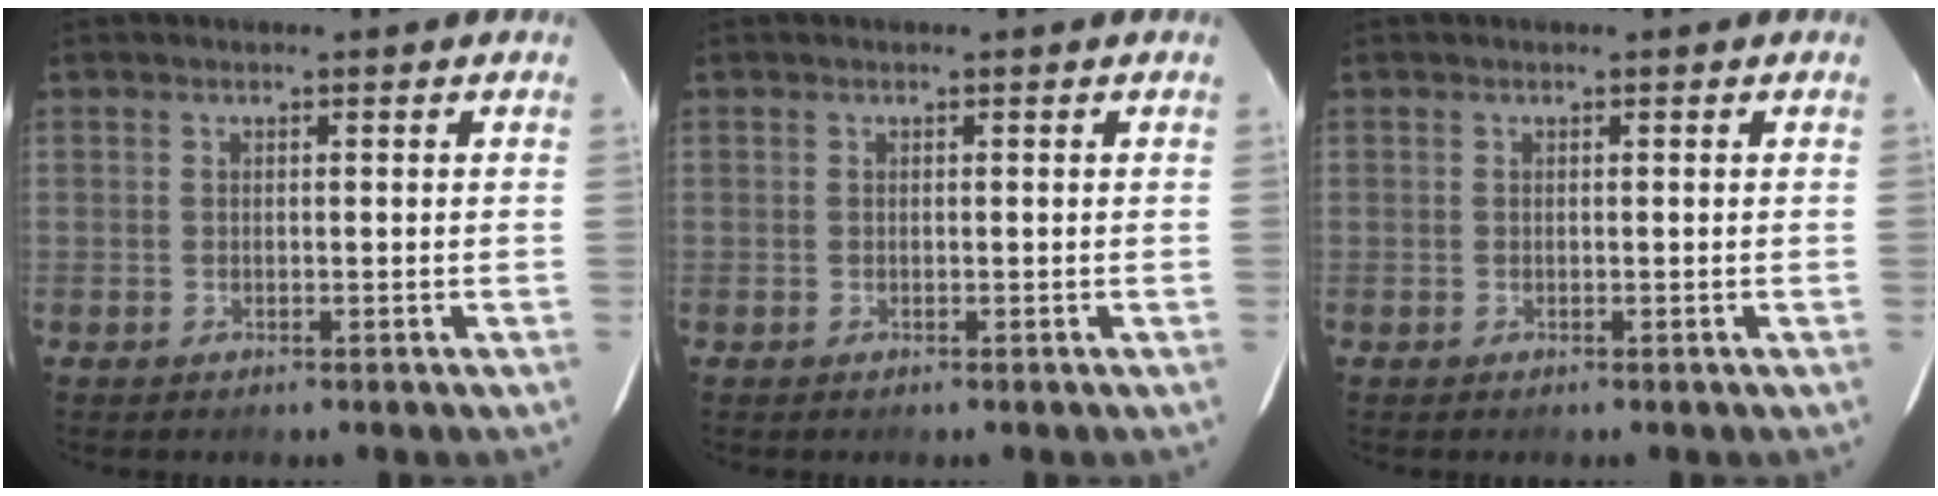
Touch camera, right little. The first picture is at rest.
{"total": 0.0}
{"total": 0.0}